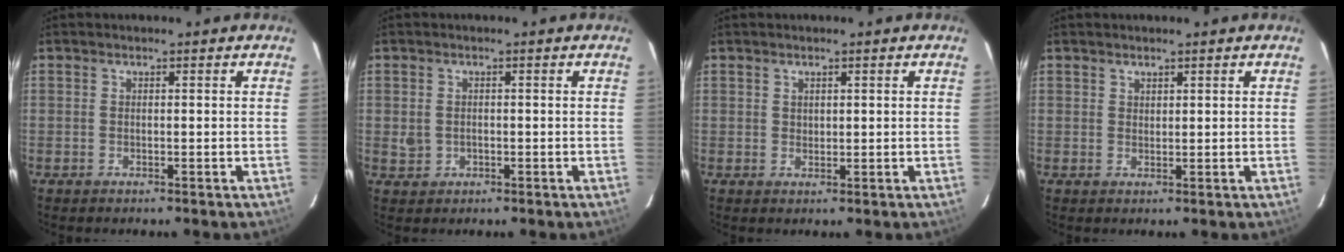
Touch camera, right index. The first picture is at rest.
{"total": 2.4, "force": [-0.2, 2.1, 1.1], "torque": [-0.022, 0.003, 0.000]}
{"total": 1.2, "force": [0.7, 0.9, 0.4], "torque": [-0.002, 0.004, 0.013]}
{"total": 1.1, "force": [0.9, 0.6, 0.2], "torque": [-0.001, 0.003, 0.017]}